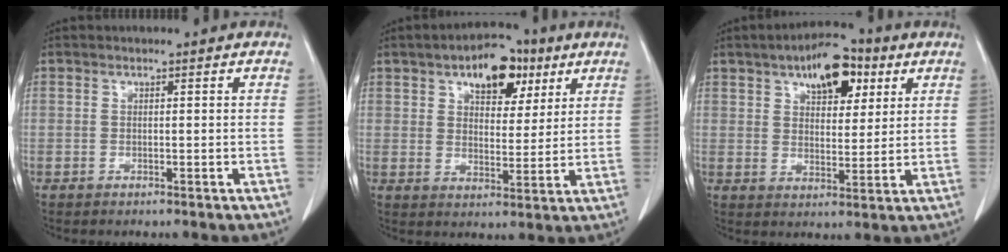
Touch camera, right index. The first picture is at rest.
{"total": 10.5, "force": [5.6, 5.5, 6.9], "torque": [-0.103, 0.019, 0.088]}
{"total": 10.6, "force": [5.5, 5.0, 7.5], "torque": [-0.114, 0.019, 0.085]}